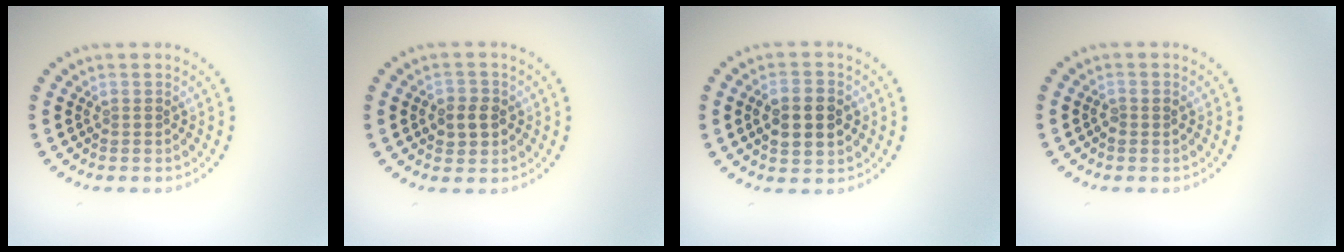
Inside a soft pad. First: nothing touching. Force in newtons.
{"total": 2.4, "press": 2.4, "slide": 0.5}
{"total": 4.5, "press": 4.5, "slide": 0.1}
{"total": 0.8, "press": 0.8, "slide": 0.1}